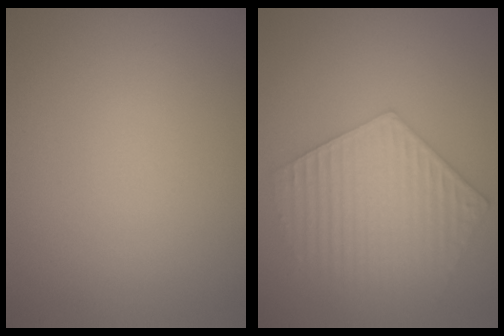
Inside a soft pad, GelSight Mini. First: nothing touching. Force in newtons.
{"total": 5.7, "press": 4.6, "slide": 3.4}